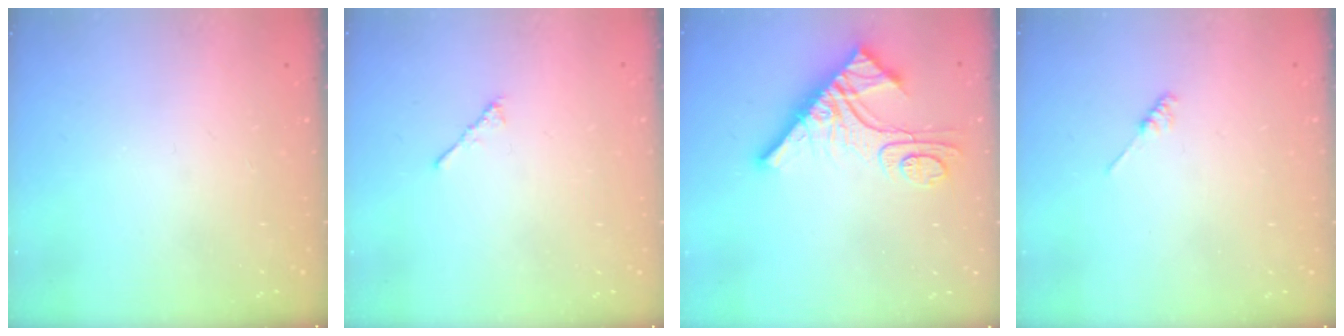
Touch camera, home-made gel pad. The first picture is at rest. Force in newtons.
{"total": 2.3, "press": 2.2, "slide": 0.6}
{"total": 13.9, "press": 13.8, "slide": 1.1}
{"total": 1.2, "press": 1.1, "slide": 0.3}